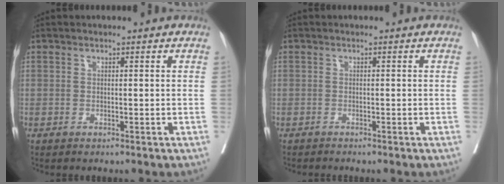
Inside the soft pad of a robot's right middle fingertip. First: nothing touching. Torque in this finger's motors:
{"motor_torque": [0.02, 0.21, -0.02, -0.01]}